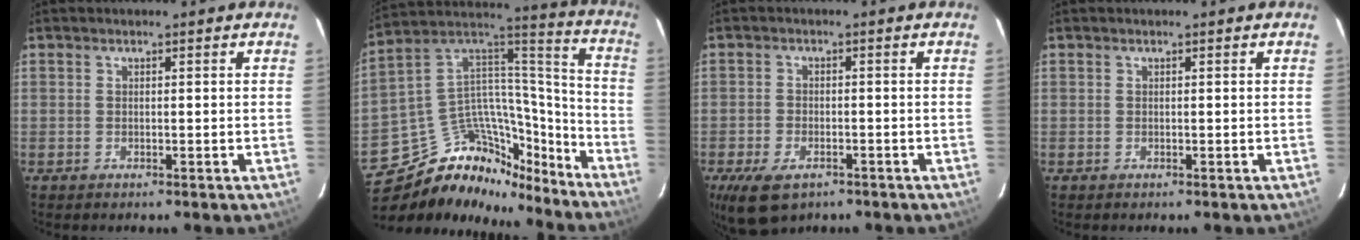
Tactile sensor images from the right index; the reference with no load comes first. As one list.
[{"total": 25.2, "force": [-19.6, 12.3, 9.9], "torque": [-0.185, 0.080, -0.294]}, {"total": 8.0, "force": [-4.9, 4.3, 4.7], "torque": [-0.111, -0.019, -0.084]}, {"total": 0.0}]